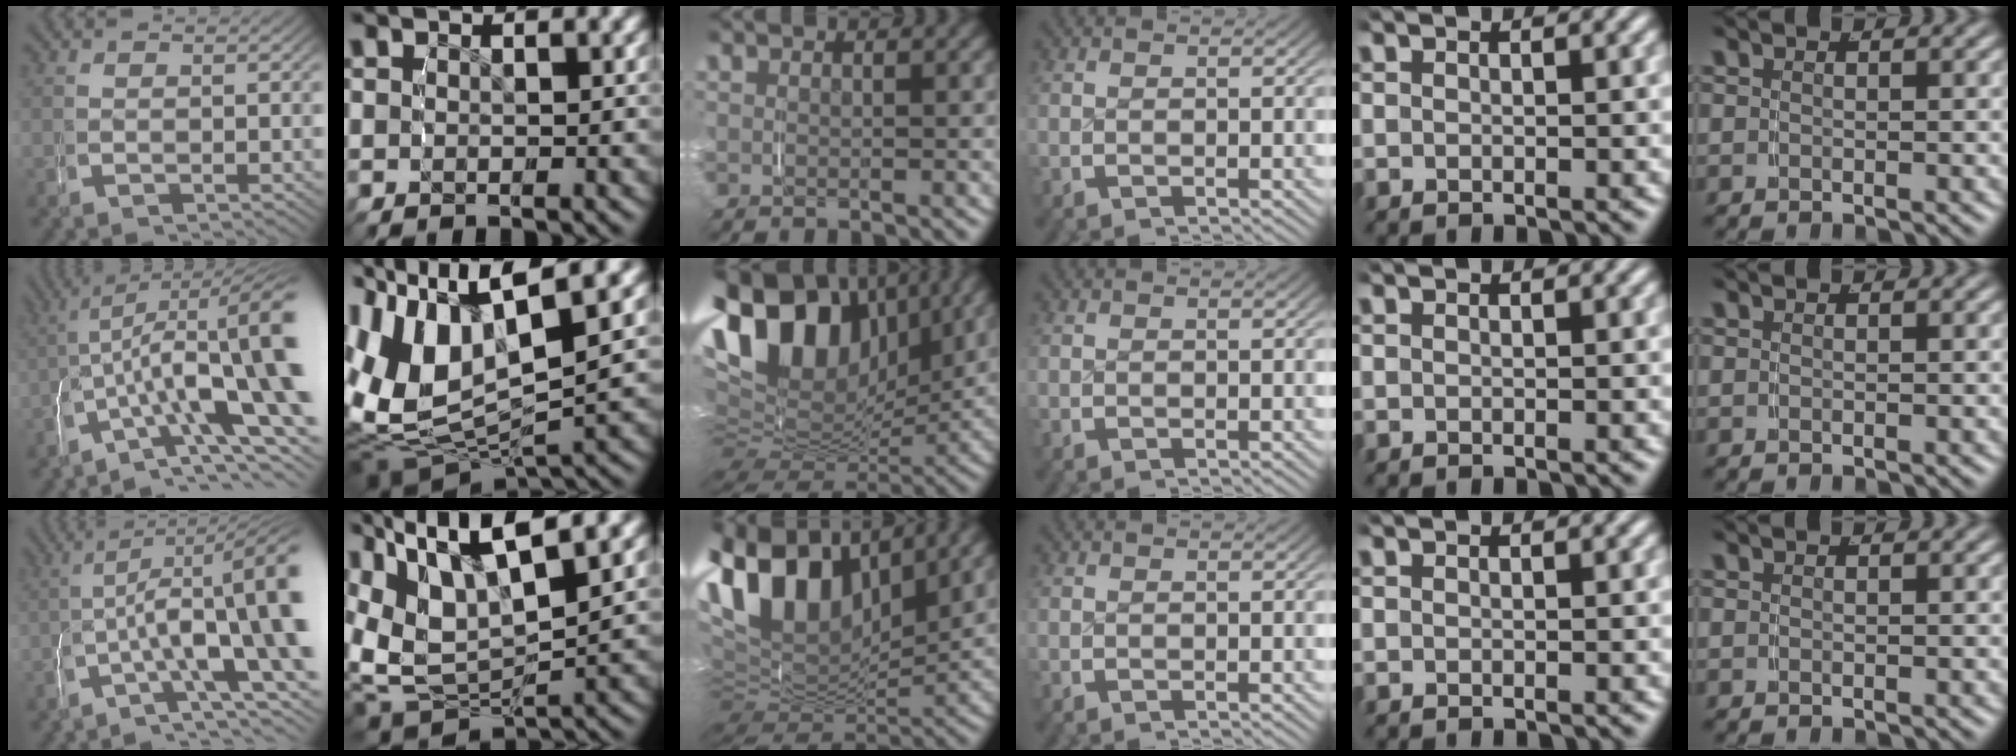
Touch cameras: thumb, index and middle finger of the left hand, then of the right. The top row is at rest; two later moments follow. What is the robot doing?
{"motion": "grasp_and_lifting", "object": "keyboard"}